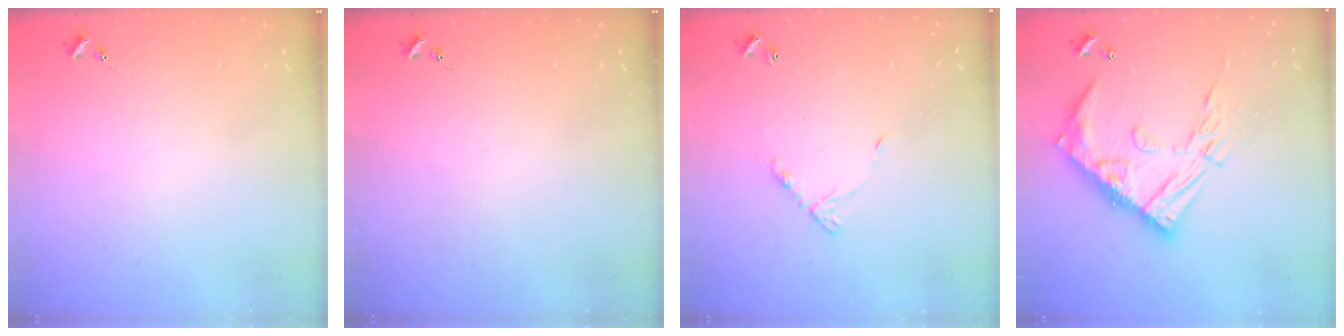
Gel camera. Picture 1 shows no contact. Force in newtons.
{"total": 0.0}
{"total": 6.9, "press": 6.8, "slide": 0.6}
{"total": 19.1, "press": 19.0, "slide": 1.8}